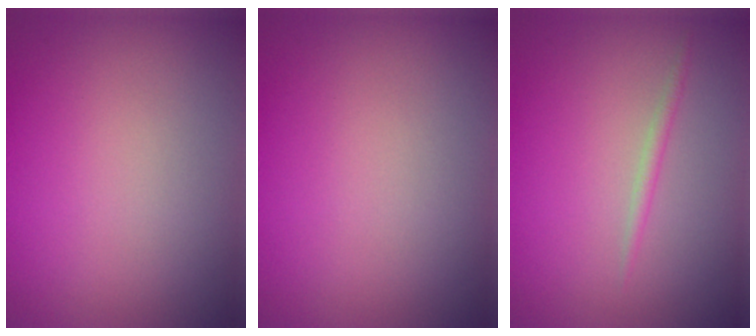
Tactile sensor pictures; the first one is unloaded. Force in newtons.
{"total": 0.0}
{"total": 0.8, "press": 0.8, "slide": 0.0}